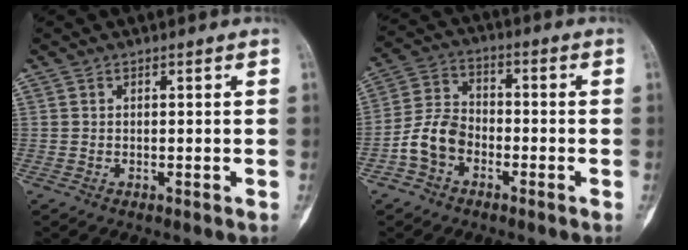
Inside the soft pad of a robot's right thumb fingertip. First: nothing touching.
{"total": 8.0, "force": [-3.3, 5.6, 4.5], "torque": [-0.082, 0.033, -0.072]}